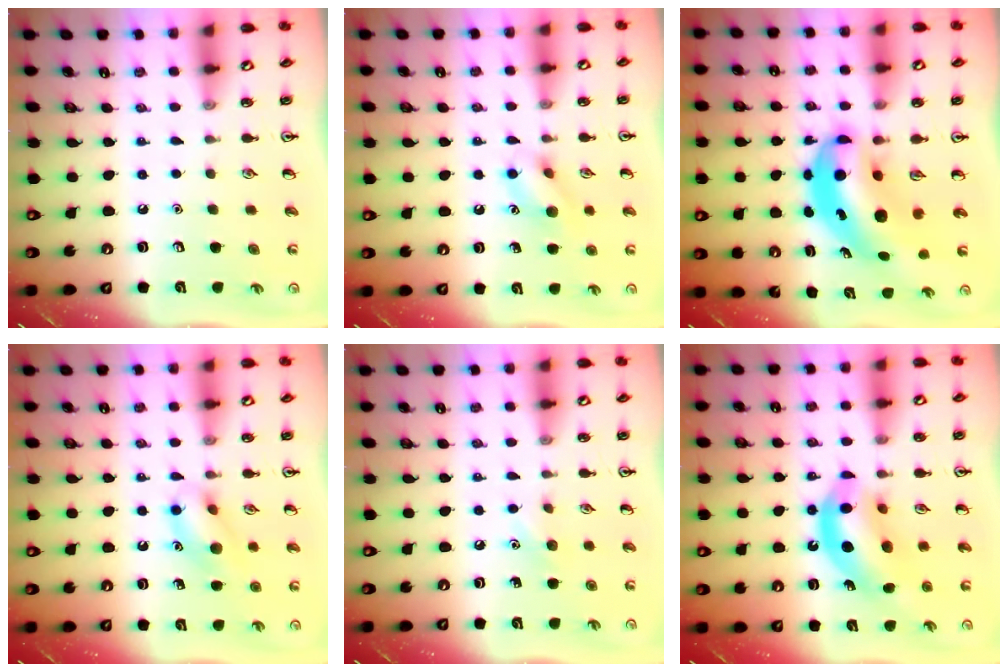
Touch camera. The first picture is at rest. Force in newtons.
{"total": 9.3, "press": 9.3, "slide": 0.5}
{"total": 9.5, "press": 9.1, "slide": 2.5}
{"total": 11.5, "press": 11.4, "slide": 0.7}
{"total": 5.6, "press": 5.3, "slide": 1.8}
{"total": 13.1, "press": 12.5, "slide": 4.0}